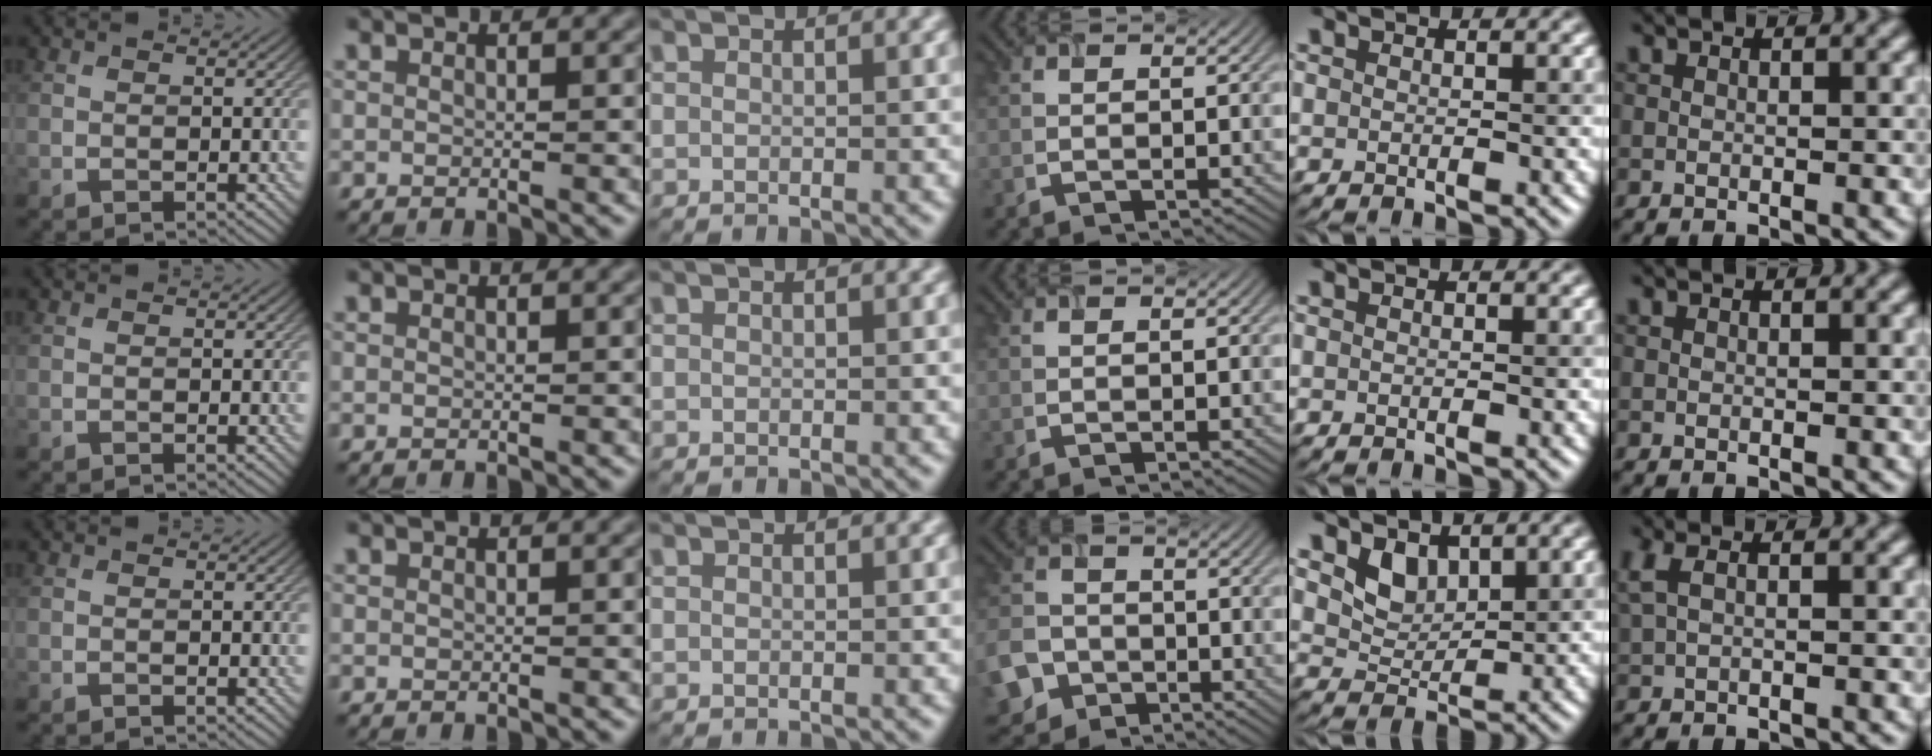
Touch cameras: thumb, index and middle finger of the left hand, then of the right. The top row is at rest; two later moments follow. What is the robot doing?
{"motion": "close", "object": "airpods case & airpods"}